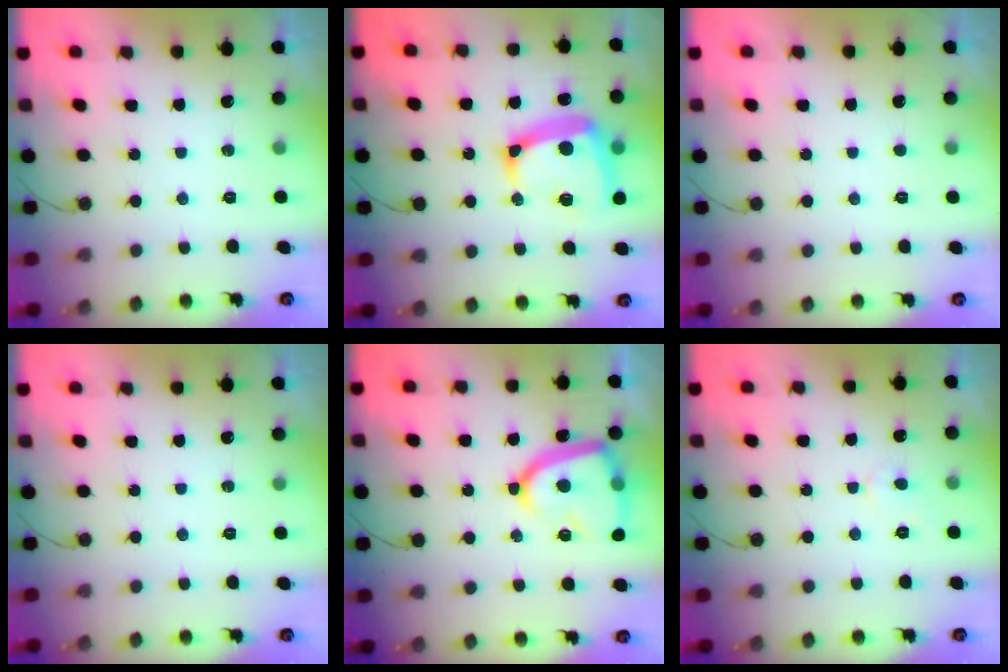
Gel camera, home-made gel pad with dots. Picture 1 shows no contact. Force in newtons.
{"total": 15.7, "press": 15.5, "slide": 2.2}
{"total": 1.6, "press": 1.6, "slide": 0.2}
{"total": 0.0}
{"total": 17.6, "press": 17.5, "slide": 1.4}
{"total": 2.3, "press": 2.3, "slide": 0.1}